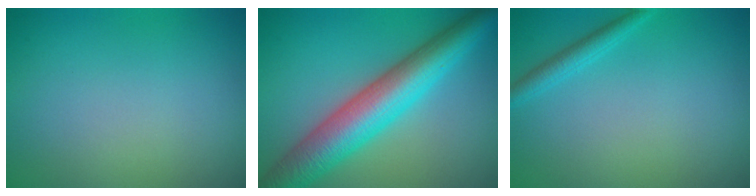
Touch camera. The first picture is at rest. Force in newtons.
{"total": 8.8, "press": 8.8, "slide": 0.1}
{"total": 1.6, "press": 1.6, "slide": 0.1}